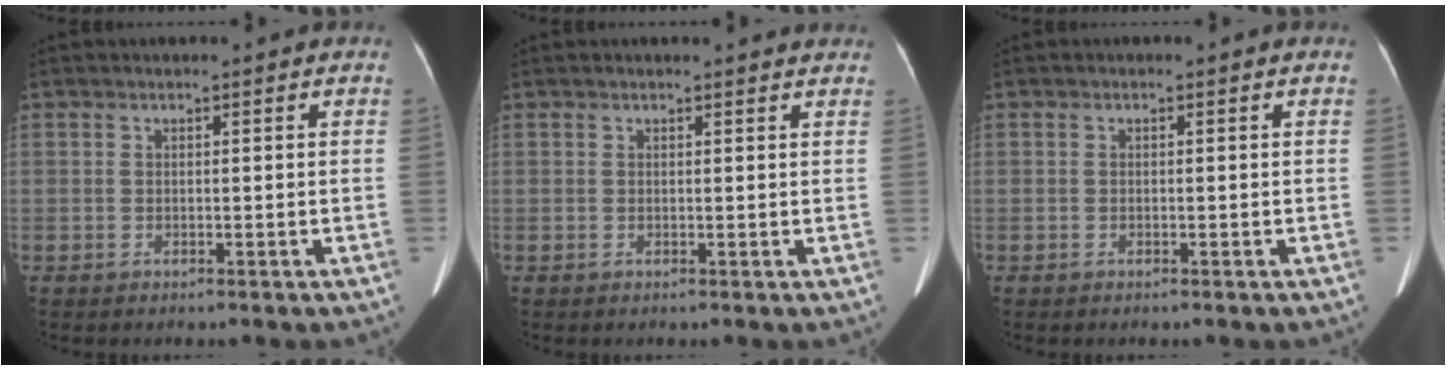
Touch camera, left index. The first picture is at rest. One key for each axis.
{"total": 5.5, "fx": 5.2, "fy": 0.5, "fz": 1.5, "tx": -0.015, "ty": 0.020, "tz": 0.048}
{"total": 0.0}